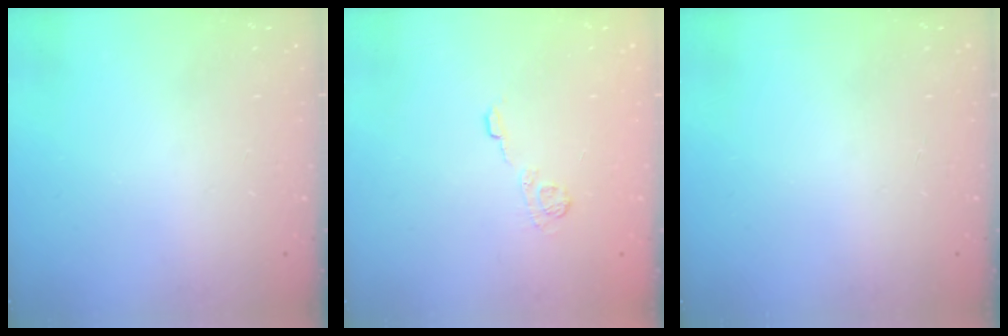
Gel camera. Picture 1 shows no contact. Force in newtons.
{"total": 5.7, "press": 5.6, "slide": 0.7}
{"total": 0.0}